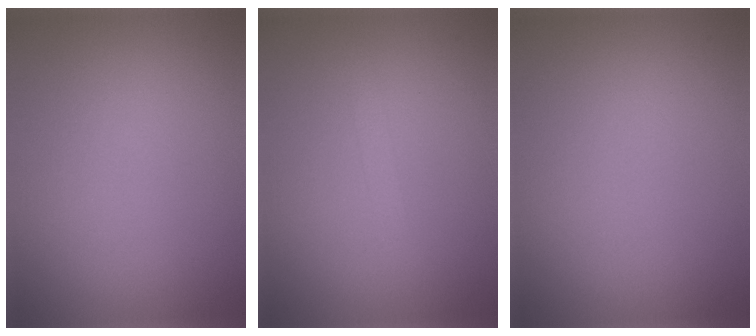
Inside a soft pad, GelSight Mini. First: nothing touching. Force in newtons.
{"total": 0.8, "press": 0.8, "slide": 0.0}
{"total": 0.0}